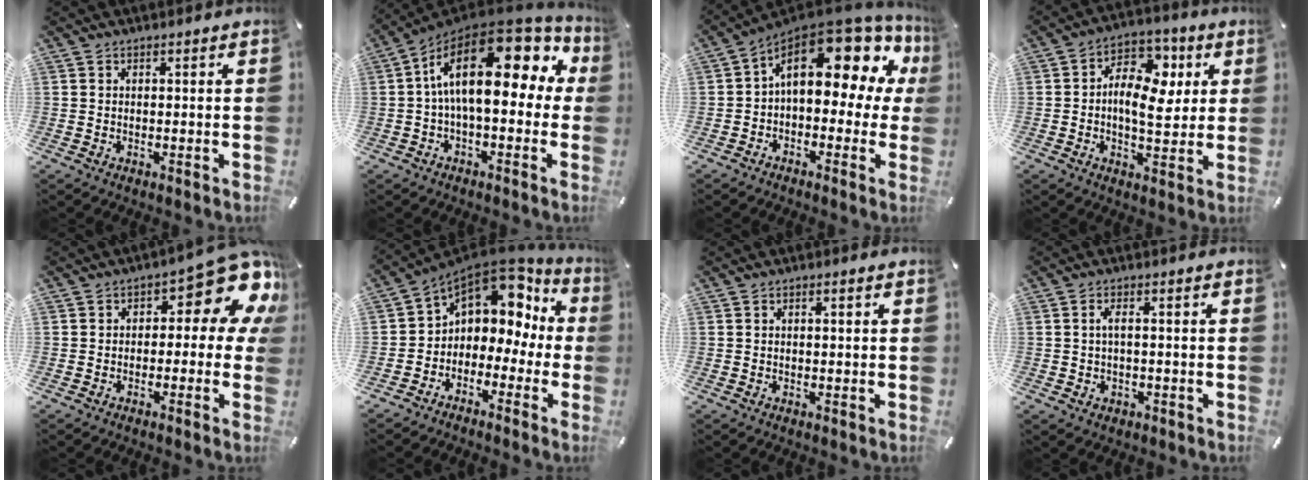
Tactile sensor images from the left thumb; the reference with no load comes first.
{"total": 20.7, "force": [4.5, 9.3, 18.0], "torque": [-0.312, -0.031, 0.080]}
{"total": 17.7, "force": [7.4, 9.1, 13.2], "torque": [-0.193, -0.056, 0.120]}
{"total": 12.3, "force": [2.3, 8.2, 8.9], "torque": [-0.134, -0.012, 0.041]}
{"total": 12.4, "force": [5.6, 5.3, 9.7], "torque": [-0.124, -0.049, 0.093]}
{"total": 8.7, "force": [3.5, 6.7, 4.2], "torque": [-0.069, -0.036, 0.063]}
{"total": 1.0, "force": [0.0, 0.3, 1.0], "torque": [-0.018, 0.001, -0.002]}
{"total": 3.0, "force": [0.0, 1.7, 2.4], "torque": [-0.049, 0.007, -0.003]}